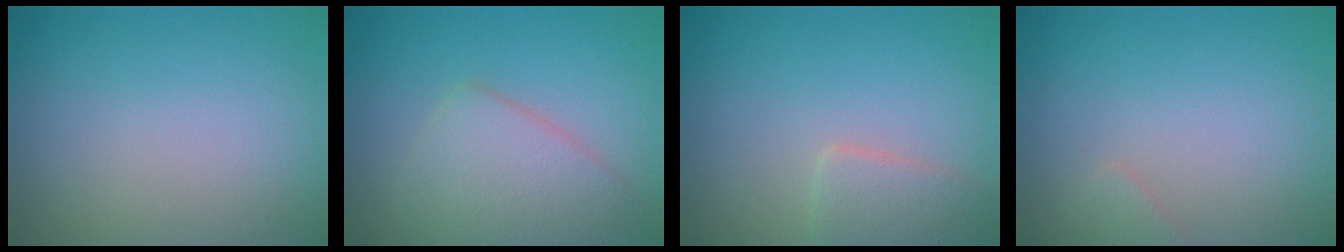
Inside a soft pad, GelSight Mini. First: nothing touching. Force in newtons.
{"total": 4.8, "press": 4.8, "slide": 0.1}
{"total": 2.6, "press": 2.5, "slide": 0.3}
{"total": 0.9, "press": 0.9, "slide": 0.1}